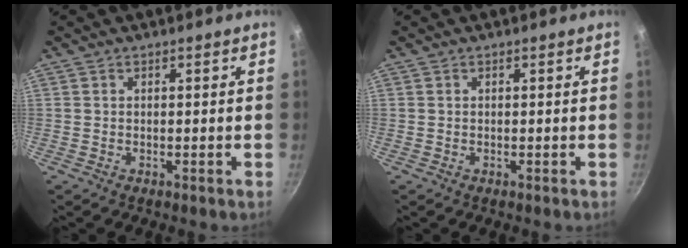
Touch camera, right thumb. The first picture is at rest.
{"total": 0.0}